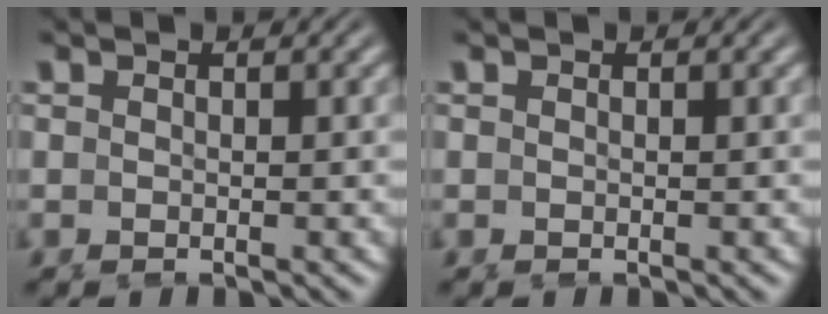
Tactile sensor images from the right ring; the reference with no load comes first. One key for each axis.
{"total": 0.0}